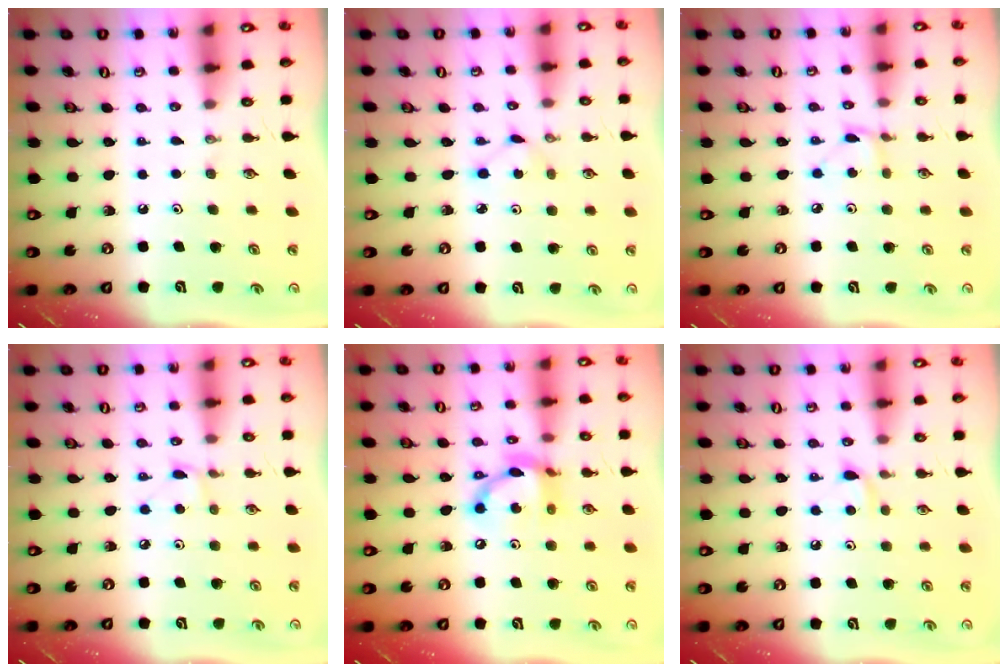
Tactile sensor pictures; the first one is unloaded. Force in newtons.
{"total": 1.8, "press": 1.7, "slide": 0.2}
{"total": 2.6, "press": 2.6, "slide": 0.1}
{"total": 3.7, "press": 3.7, "slide": 0.4}
{"total": 11.8, "press": 11.8, "slide": 0.7}
{"total": 5.6, "press": 5.6, "slide": 0.7}